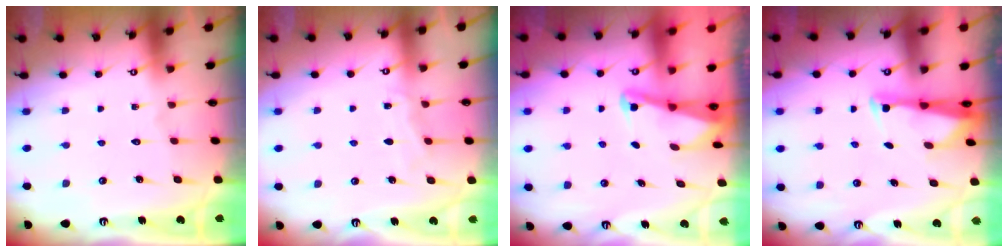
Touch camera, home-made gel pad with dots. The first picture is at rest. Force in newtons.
{"total": 4.0, "press": 3.9, "slide": 0.5}
{"total": 2.1, "press": 2.1, "slide": 0.3}
{"total": 2.8, "press": 2.7, "slide": 0.7}